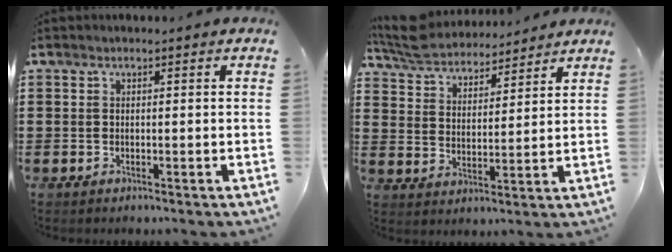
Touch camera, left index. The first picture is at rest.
{"total": 6.4, "force": [6.1, 1.3, 1.3], "torque": [-0.054, -0.026, 0.110]}